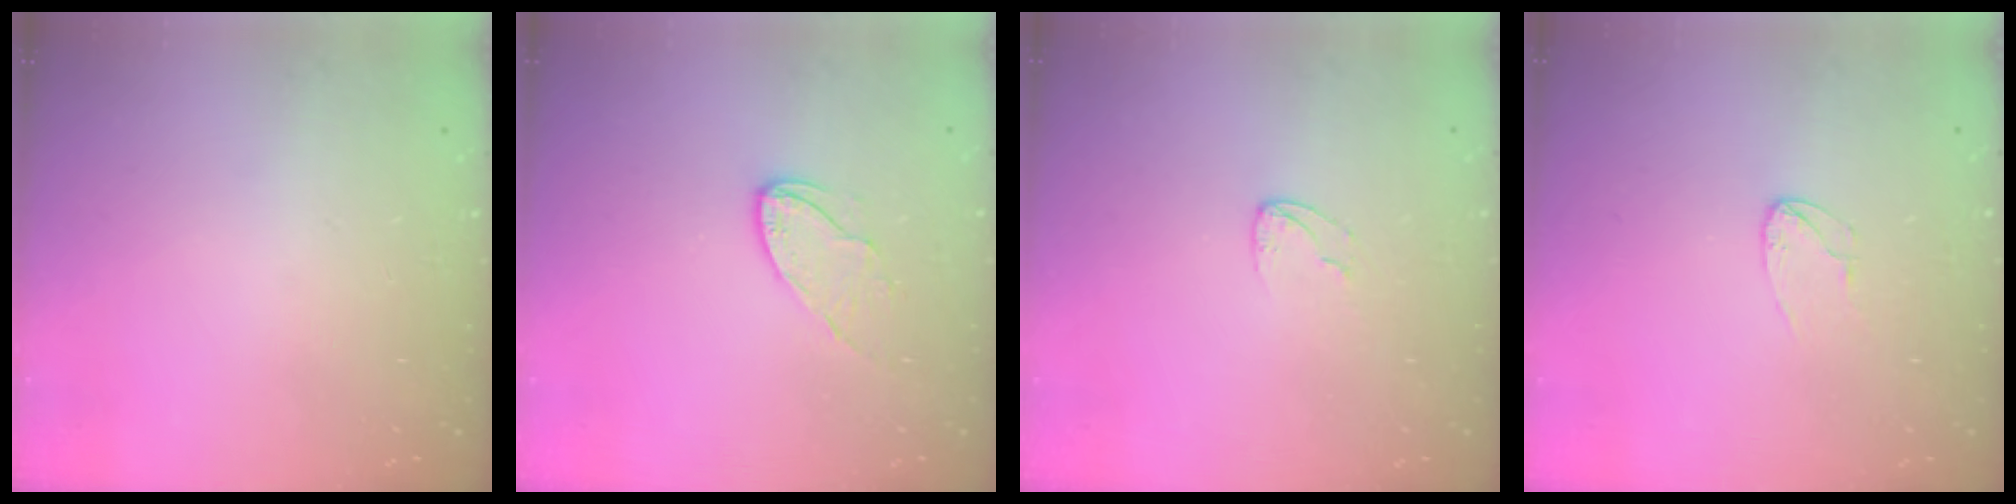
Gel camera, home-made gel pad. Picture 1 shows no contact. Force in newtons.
{"total": 7.2, "press": 7.2, "slide": 0.2}
{"total": 4.0, "press": 4.0, "slide": 0.4}
{"total": 4.0, "press": 3.9, "slide": 0.3}